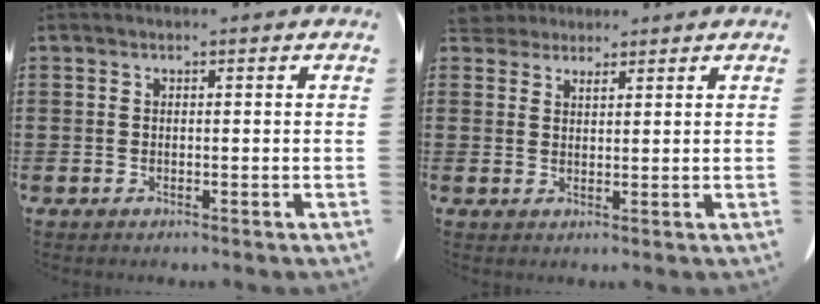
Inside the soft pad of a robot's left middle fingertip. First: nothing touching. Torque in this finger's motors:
{"motor_torque": [0.01, 0.00, 0.00, 0.00]}